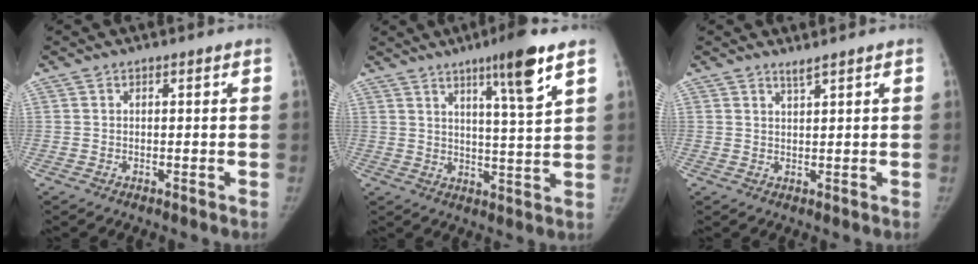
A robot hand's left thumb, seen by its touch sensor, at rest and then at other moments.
{"total": 10.1, "force": [5.9, 0.3, 8.2], "torque": [-0.126, -0.033, 0.090]}
{"total": 1.3, "force": [1.2, -0.2, 0.4], "torque": [0.001, -0.012, 0.021]}